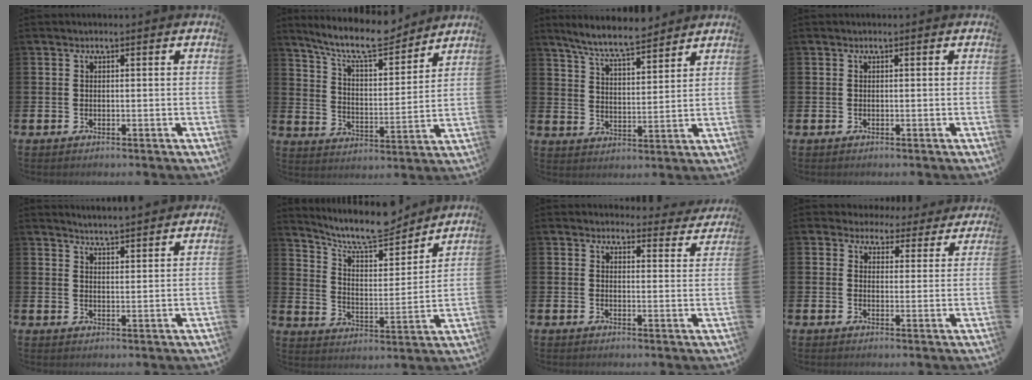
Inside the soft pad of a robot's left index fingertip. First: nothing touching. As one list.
[{"total": 10.3, "force": [9.2, 2.1, 4.0], "torque": [-0.097, -0.057, 0.162]}, {"total": 7.3, "force": [6.8, 0.7, 2.6], "torque": [-0.074, -0.032, 0.122]}, {"total": 0.0}, {"total": 4.2, "force": [4.2, -0.4, -0.3], "torque": [-0.003, -0.027, 0.075]}, {"total": 10.1, "force": [9.2, 2.1, 3.7], "torque": [-0.092, -0.060, 0.162]}, {"total": 3.3, "force": [3.1, 1.0, 0.0], "torque": [0.001, -0.024, 0.052]}, {"total": 3.4, "force": [2.9, 1.8, 0.2], "torque": [-0.010, -0.022, 0.046]}]